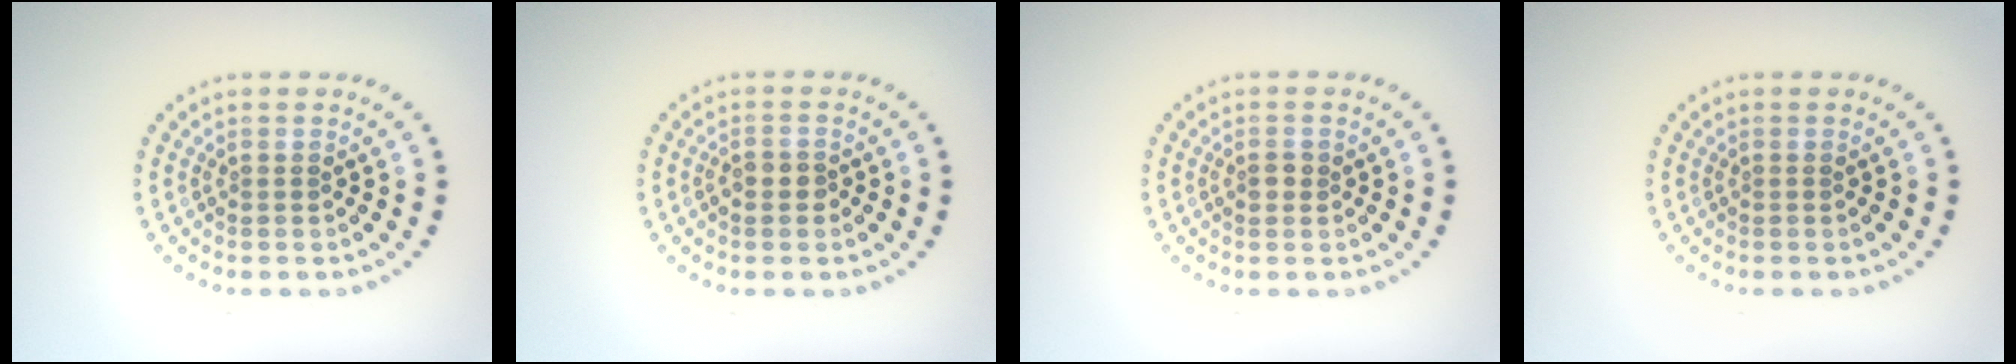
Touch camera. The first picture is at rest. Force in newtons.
{"total": 1.7, "press": 1.6, "slide": 0.5}
{"total": 1.1, "press": 1.1, "slide": 0.1}
{"total": 0.0}